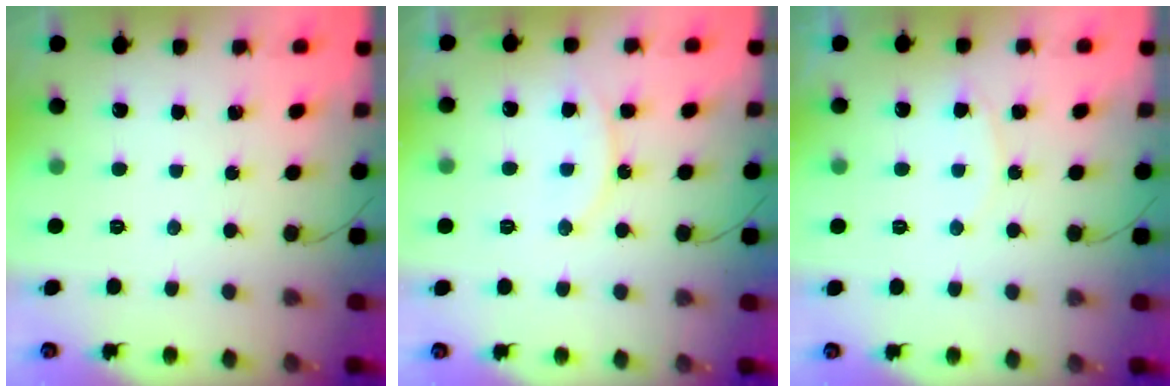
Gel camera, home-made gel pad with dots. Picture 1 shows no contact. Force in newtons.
{"total": 9.4, "press": 9.3, "slide": 0.7}
{"total": 5.6, "press": 5.6, "slide": 0.6}